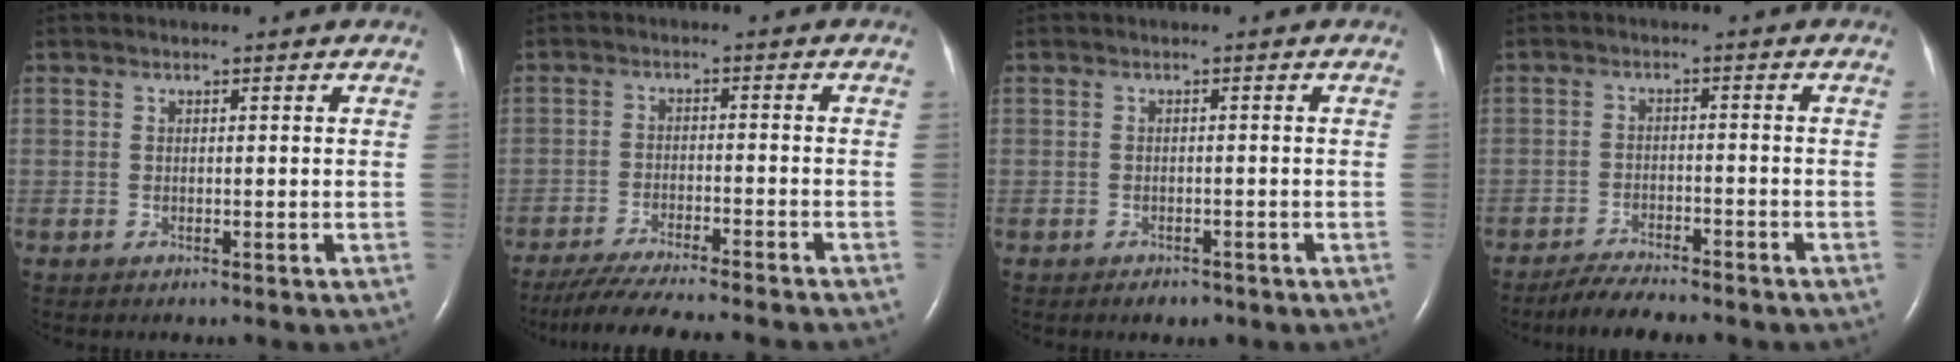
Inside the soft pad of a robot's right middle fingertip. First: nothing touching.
{"total": 12.8, "force": [-11.3, -0.2, 6.1], "torque": [-0.083, -0.026, -0.173]}
{"total": 1.5, "force": [-1.1, 0.7, 0.6], "torque": [-0.009, 0.000, -0.010]}
{"total": 6.8, "force": [-6.1, 0.9, 3.0], "torque": [-0.052, -0.016, -0.098]}